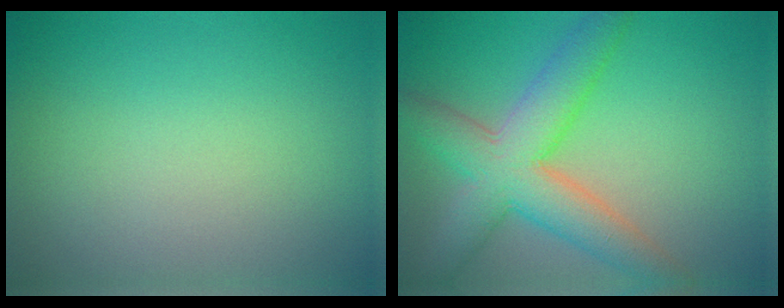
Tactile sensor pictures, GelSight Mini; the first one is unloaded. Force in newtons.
{"total": 7.2, "press": 7.2, "slide": 0.5}